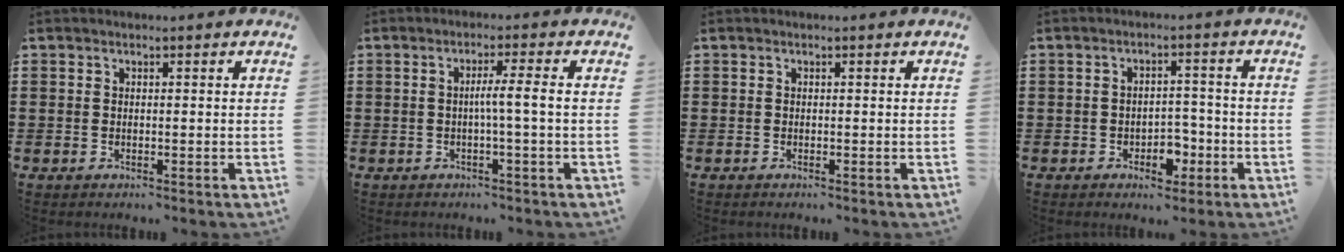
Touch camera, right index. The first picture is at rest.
{"total": 3.5, "force": [-0.4, -0.5, 3.4], "torque": [-0.062, -0.006, -0.012]}
{"total": 0.0}
{"total": 4.1, "force": [-2.2, 2.5, 2.4], "torque": [-0.042, 0.006, -0.041]}